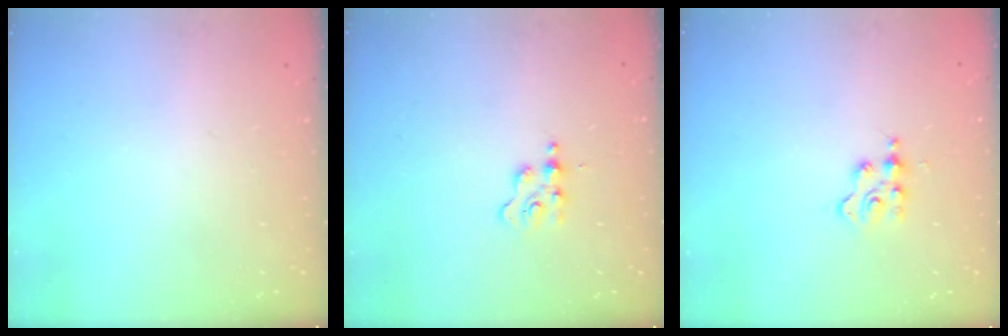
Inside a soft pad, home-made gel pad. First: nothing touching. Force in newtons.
{"total": 1.7, "press": 1.7, "slide": 0.3}
{"total": 2.3, "press": 2.2, "slide": 0.5}